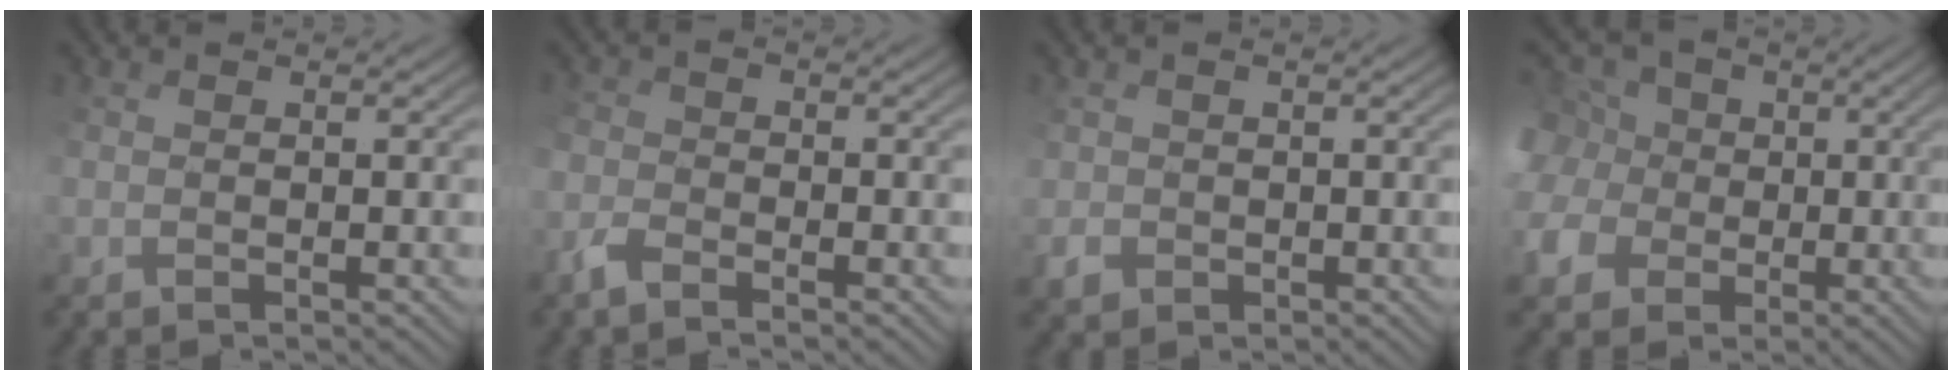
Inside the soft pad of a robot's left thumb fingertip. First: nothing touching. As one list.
[{"total": 2.6, "force": [-1.9, 0.7, 1.6], "torque": [-0.038, 0.005, -0.052]}, {"total": 1.3, "force": [0.5, 1.2, -0.4], "torque": [0.004, 0.006, 0.003]}, {"total": 8.2, "force": [1.3, 7.4, 3.3], "torque": [-0.126, 0.021, 0.012]}]